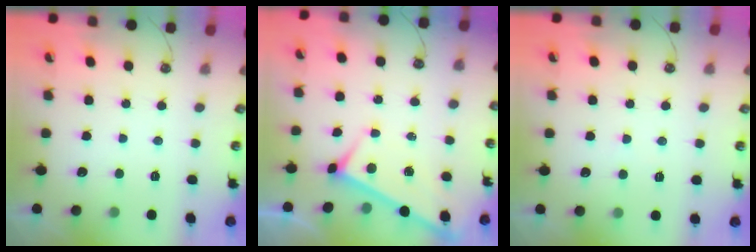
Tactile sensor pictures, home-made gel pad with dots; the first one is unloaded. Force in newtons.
{"total": 2.9, "press": 2.9, "slide": 0.3}
{"total": 2.4, "press": 2.4, "slide": 0.2}